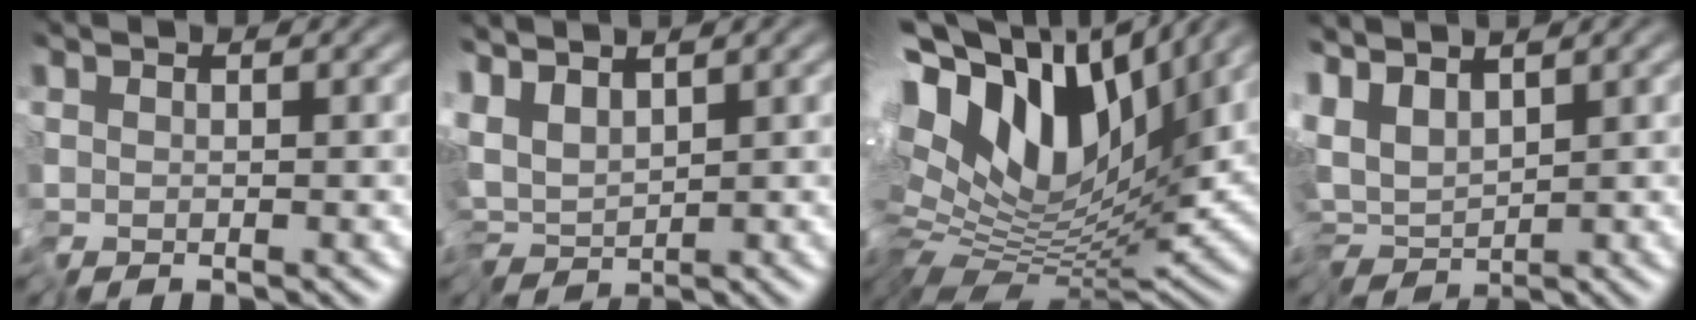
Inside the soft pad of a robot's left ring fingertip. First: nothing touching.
{"total": 3.6, "force": [0.4, 1.9, 3.1], "torque": [-0.051, -0.003, 0.020]}
{"total": 13.7, "force": [6.3, 5.7, 10.8], "torque": [-0.204, 0.027, 0.105]}
{"total": 4.7, "force": [0.9, 2.5, 3.8], "torque": [-0.069, -0.001, 0.028]}